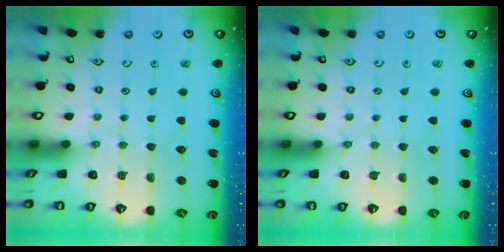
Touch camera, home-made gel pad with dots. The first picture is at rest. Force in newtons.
{"total": 0.0}